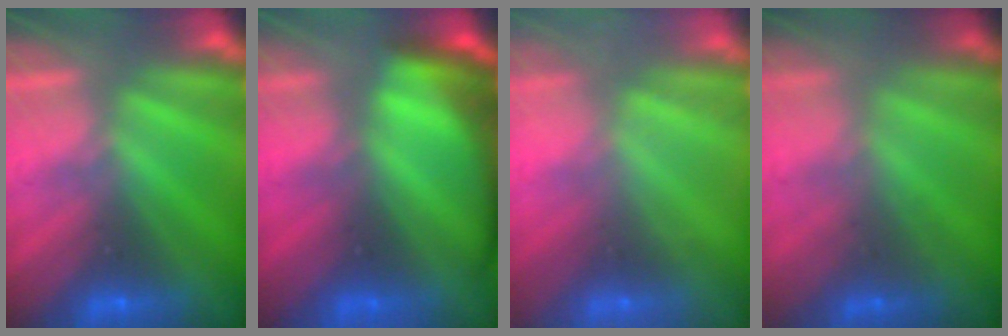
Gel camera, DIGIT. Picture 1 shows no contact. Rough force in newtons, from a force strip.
{"total": 7.6}
{"total": 2.2}
{"total": 1.8}